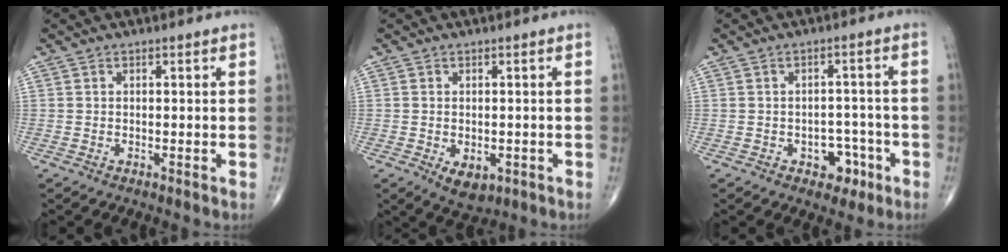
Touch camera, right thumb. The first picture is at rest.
{"total": 5.0, "force": [-1.6, 3.1, 3.6], "torque": [-0.049, -0.001, -0.011]}
{"total": 5.3, "force": [-2.5, 3.8, 2.7], "torque": [-0.005, 0.027, -0.029]}